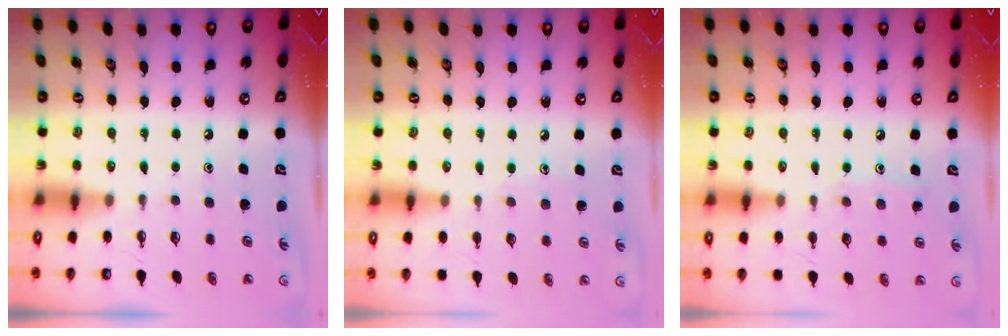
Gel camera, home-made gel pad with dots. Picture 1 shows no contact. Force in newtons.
{"total": 4.4, "press": 4.3, "slide": 0.6}
{"total": 6.2, "press": 6.2, "slide": 0.1}